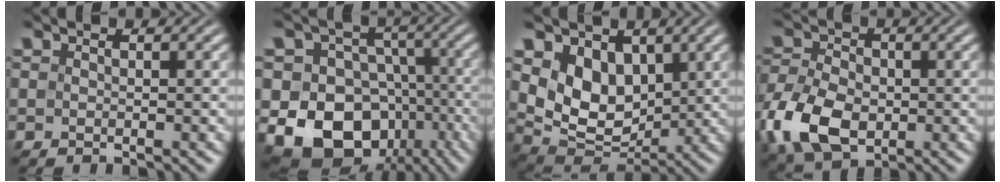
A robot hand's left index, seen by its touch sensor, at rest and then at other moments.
{"total": 14.3, "force": [-5.4, 11.5, 6.4], "torque": [-0.087, -0.015, -0.105]}
{"total": 6.6, "force": [2.1, 4.7, 4.1], "torque": [-0.081, -0.018, 0.036]}
{"total": 8.5, "force": [-2.5, 5.7, 5.7], "torque": [-0.138, -0.009, -0.063]}